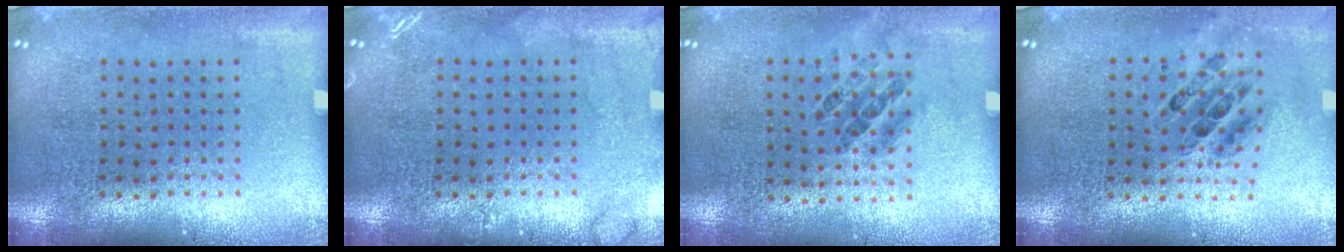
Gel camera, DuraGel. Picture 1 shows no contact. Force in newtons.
{"total": 1.5, "press": 1.5, "slide": 0.2}
{"total": 0.9, "press": 0.6, "slide": 0.7}
{"total": 0.7, "press": 0.7, "slide": 0.1}